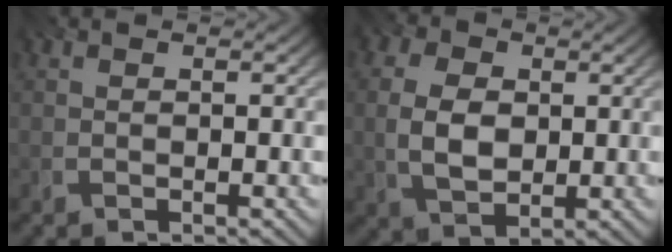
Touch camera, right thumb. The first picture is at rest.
{"total": 6.7, "force": [-0.1, 4.6, 4.9], "torque": [-0.120, 0.001, -0.006]}